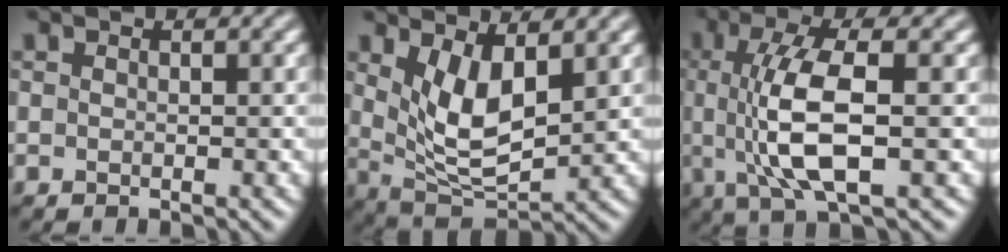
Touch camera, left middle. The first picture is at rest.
{"total": 5.5, "force": [1.8, 2.3, 4.8], "torque": [-0.099, -0.017, 0.040]}
{"total": 7.4, "force": [0.0, 2.2, 7.1], "torque": [-0.141, -0.003, 0.003]}